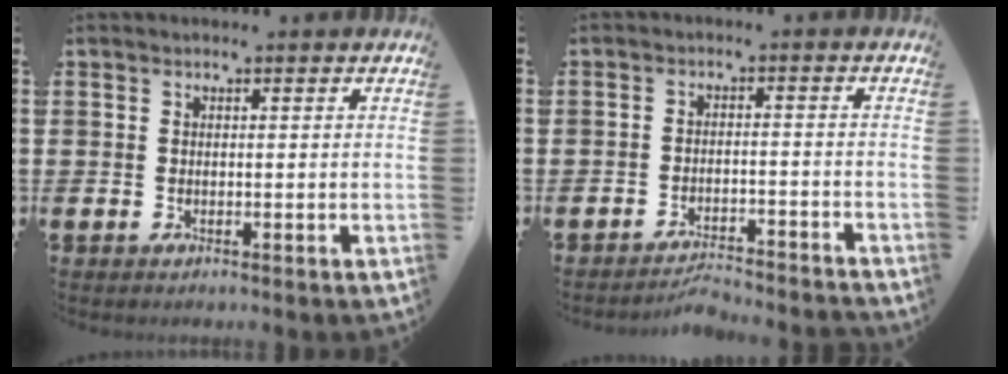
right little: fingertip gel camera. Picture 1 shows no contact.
{"total": 2.9, "force": [-2.9, 0.0, 0.2], "torque": [-0.008, 0.005, -0.061]}